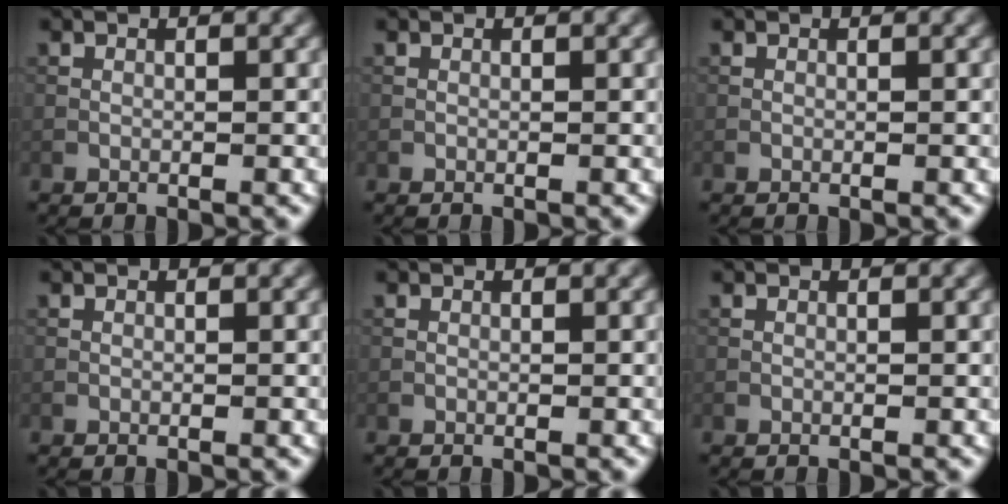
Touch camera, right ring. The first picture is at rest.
{"total": 0.0}
{"total": 0.0}
{"total": 0.0}
{"total": 0.0}
{"total": 0.0}